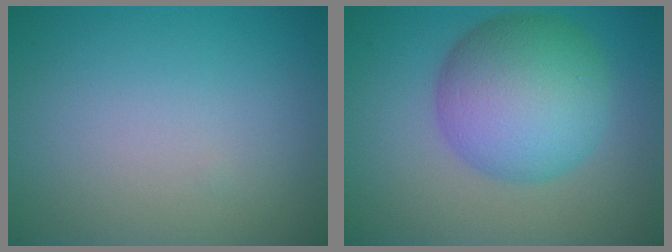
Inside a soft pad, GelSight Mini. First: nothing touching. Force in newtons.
{"total": 9.0, "press": 9.0, "slide": 0.1}